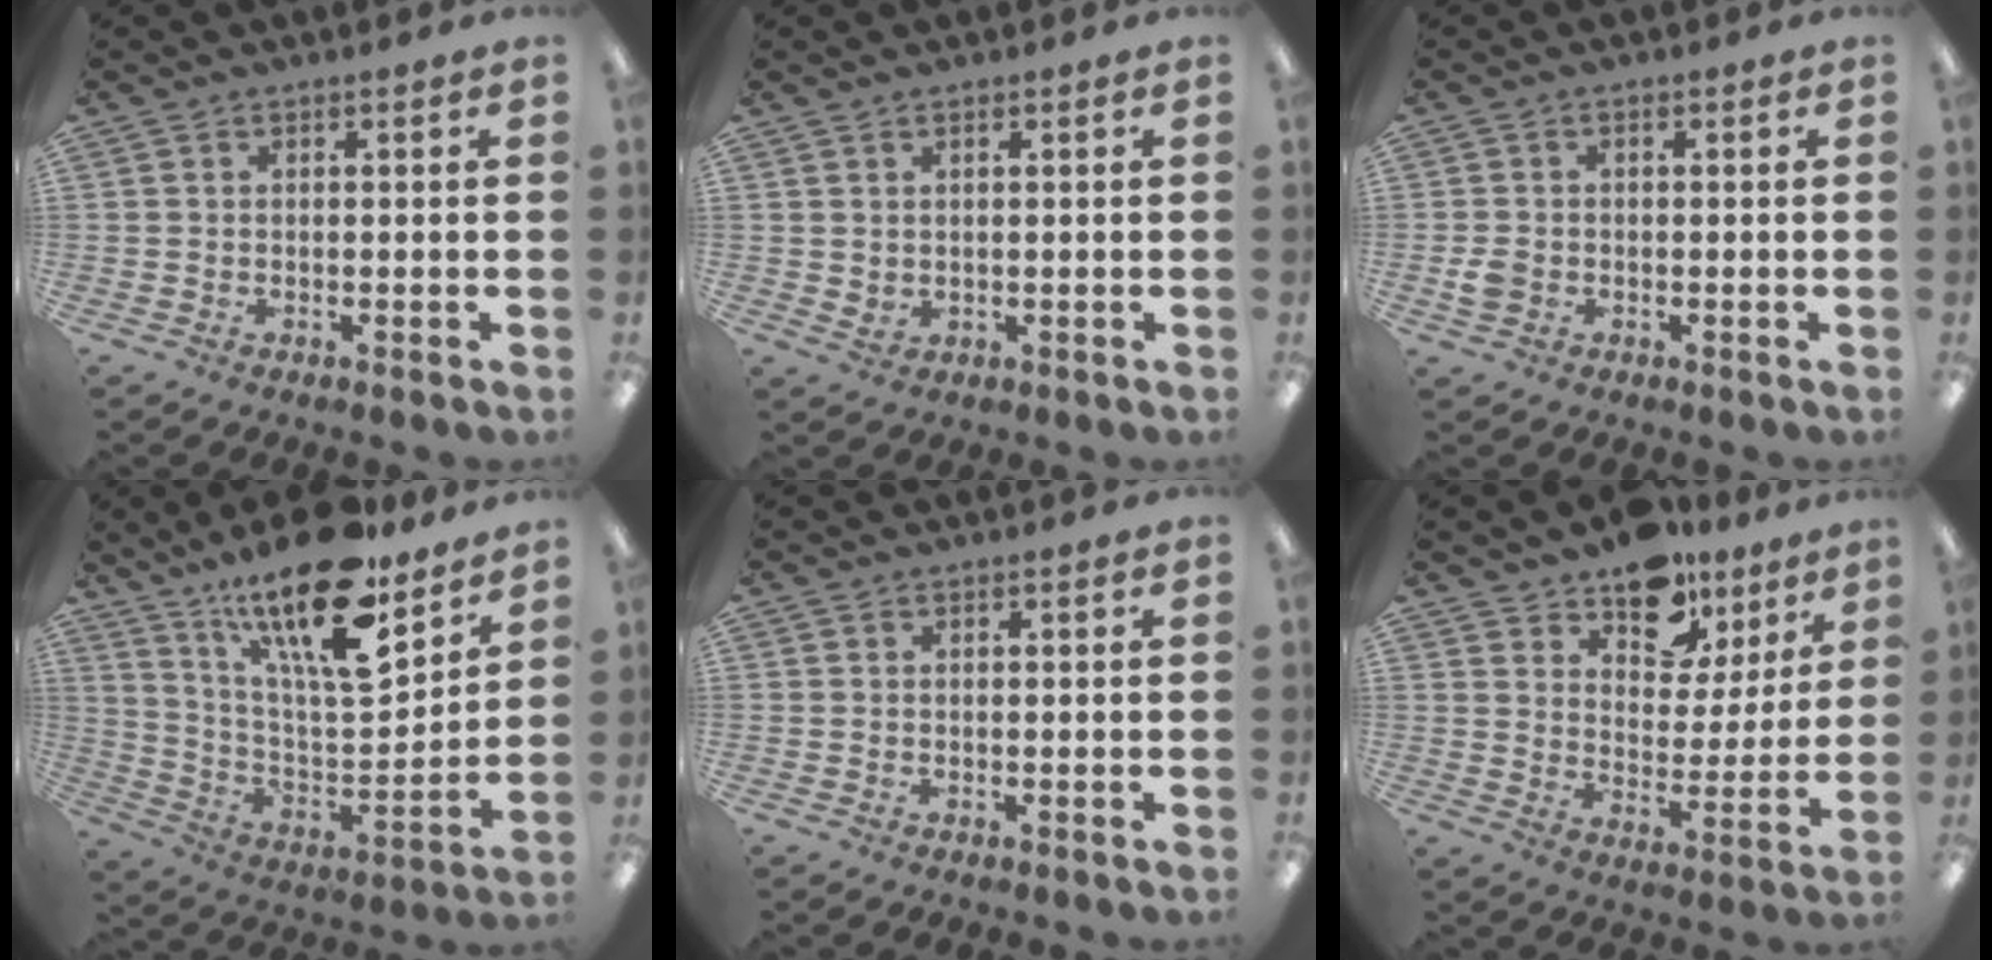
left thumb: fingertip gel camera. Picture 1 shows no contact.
{"total": 1.6, "force": [1.1, 1.1, 0.5], "torque": [-0.004, -0.002, 0.019]}
{"total": 2.9, "force": [-0.7, 2.3, 1.5], "torque": [-0.016, 0.003, -0.014]}
{"total": 21.8, "force": [15.3, 6.6, 14.0], "torque": [-0.243, -0.100, 0.259]}
{"total": 0.0}
{"total": 11.9, "force": [9.5, 6.5, 3.0], "torque": [-0.042, -0.073, 0.177]}